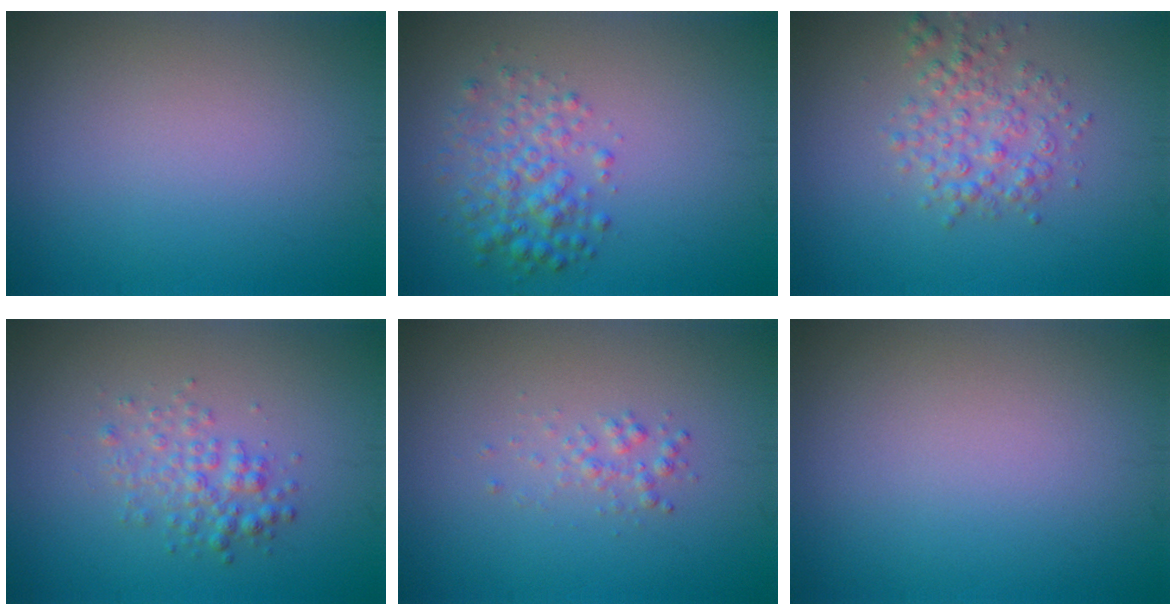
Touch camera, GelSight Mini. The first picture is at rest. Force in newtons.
{"total": 3.4, "press": 3.4, "slide": 0.1}
{"total": 3.1, "press": 3.1, "slide": 0.0}
{"total": 2.5, "press": 2.5, "slide": 0.0}
{"total": 1.1, "press": 1.1, "slide": 0.1}
{"total": 0.0}